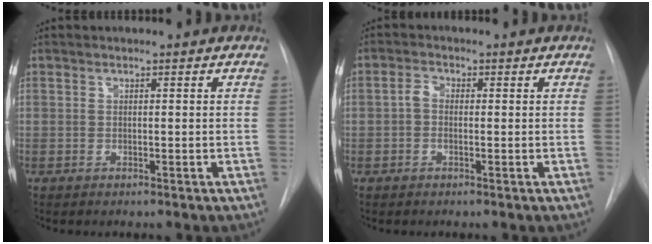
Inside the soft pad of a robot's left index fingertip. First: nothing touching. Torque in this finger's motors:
{"motor_torque": [0.36, 0.10, 0.08, 0.01]}